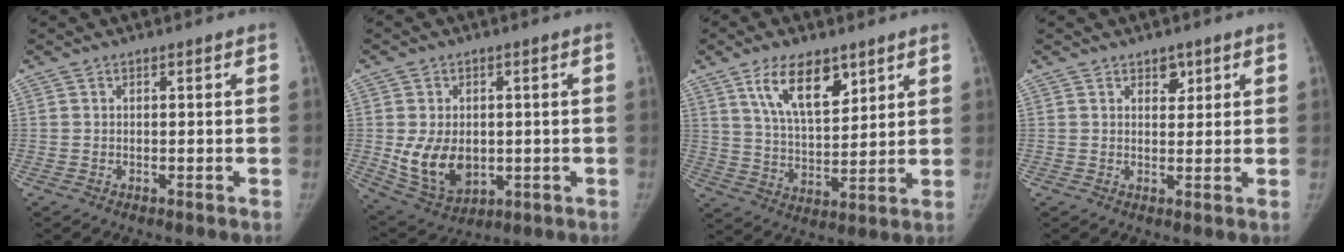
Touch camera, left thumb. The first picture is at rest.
{"total": 11.0, "force": [-0.7, 7.9, 7.7], "torque": [-0.113, -0.011, 0.010]}
{"total": 12.3, "force": [7.0, 5.7, 8.4], "torque": [-0.121, -0.040, 0.133]}
{"total": 2.8, "force": [1.7, 1.8, 1.3], "torque": [0.000, -0.010, 0.026]}